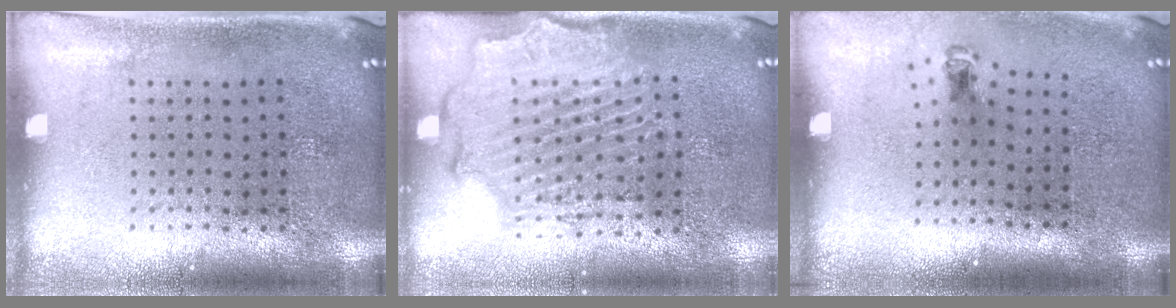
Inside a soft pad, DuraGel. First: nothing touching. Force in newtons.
{"total": 2.2, "press": 2.1, "slide": 0.5}
{"total": 0.7, "press": 0.4, "slide": 0.6}